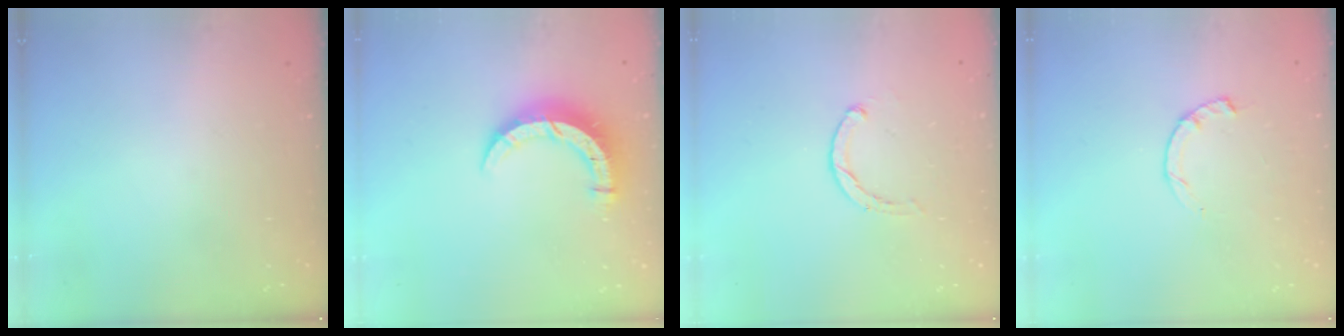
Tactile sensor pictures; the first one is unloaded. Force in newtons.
{"total": 8.8, "press": 8.7, "slide": 0.9}
{"total": 0.6, "press": 0.6, "slide": 0.2}
{"total": 2.3, "press": 2.3, "slide": 0.4}